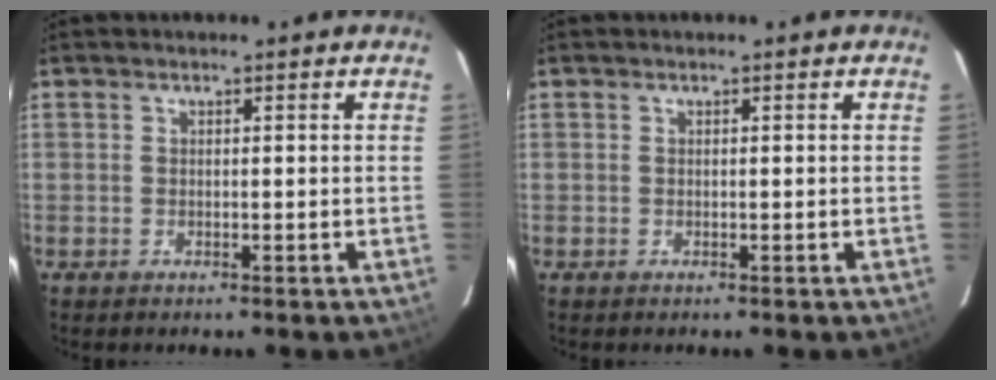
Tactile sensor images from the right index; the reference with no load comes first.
{"total": 0.0}